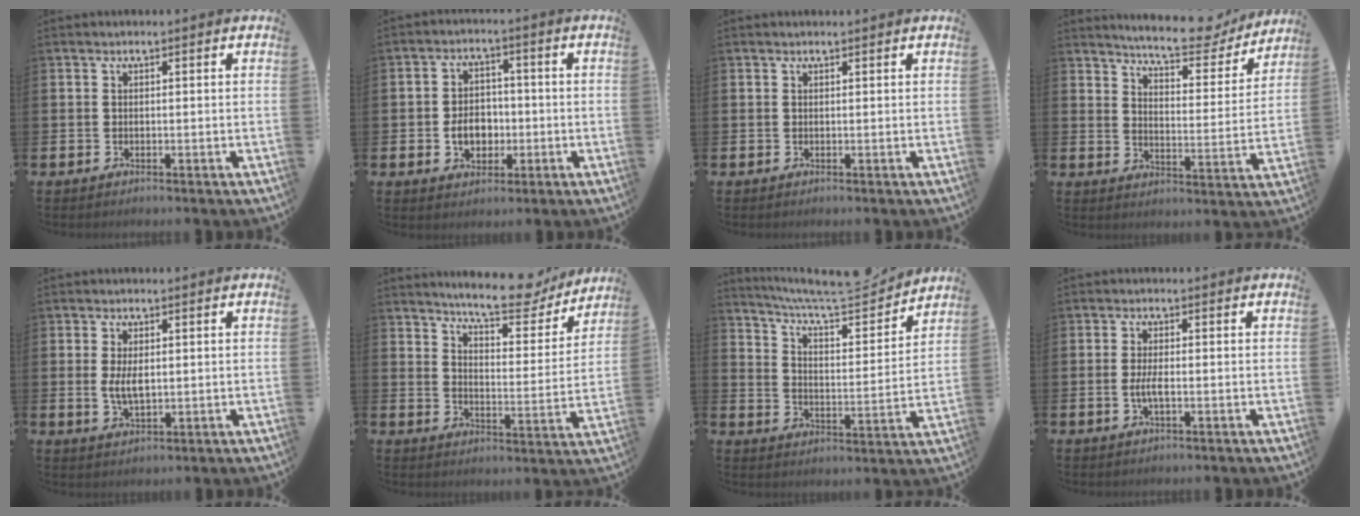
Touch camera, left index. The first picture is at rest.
{"total": 4.9, "force": [-1.1, 3.7, 3.0], "torque": [-0.043, 0.001, -0.026]}
{"total": 0.0}
{"total": 7.9, "force": [7.4, 1.4, 2.4], "torque": [-0.056, -0.054, 0.125]}
{"total": 3.5, "force": [0.4, 1.7, 3.1], "torque": [-0.051, 0.000, 0.004]}
{"total": 8.9, "force": [8.4, 1.5, 2.8], "torque": [-0.058, -0.059, 0.144]}
{"total": 7.8, "force": [7.3, 1.0, 2.6], "torque": [-0.077, -0.055, 0.124]}
{"total": 2.4, "force": [-0.5, 0.6, 2.3], "torque": [-0.053, -0.001, -0.011]}